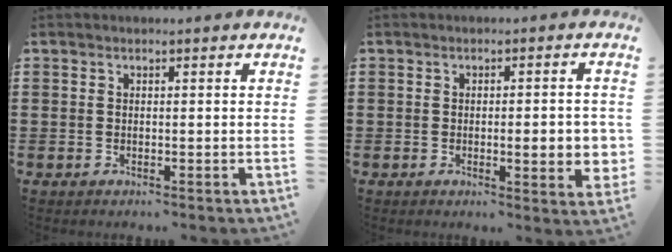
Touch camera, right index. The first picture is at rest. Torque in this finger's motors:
{"motor_torque": [0.78, 0.12, 0.24, 0.06]}